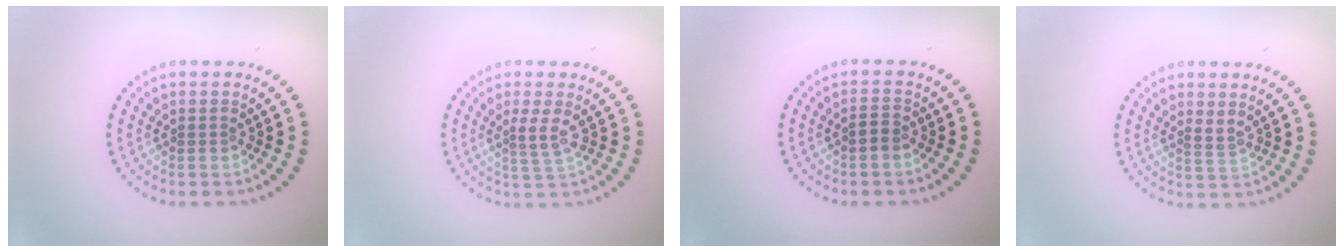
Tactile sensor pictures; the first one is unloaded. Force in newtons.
{"total": 1.8, "press": 1.3, "slide": 1.3}
{"total": 1.1, "press": 1.0, "slide": 0.5}
{"total": 1.0, "press": 0.8, "slide": 0.7}